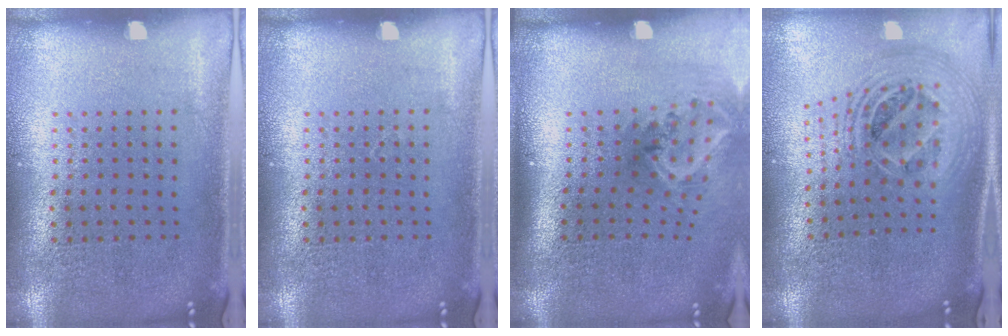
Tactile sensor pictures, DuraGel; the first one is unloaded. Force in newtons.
{"total": 0.0}
{"total": 2.1, "press": 1.3, "slide": 1.6}
{"total": 2.4, "press": 1.8, "slide": 1.6}